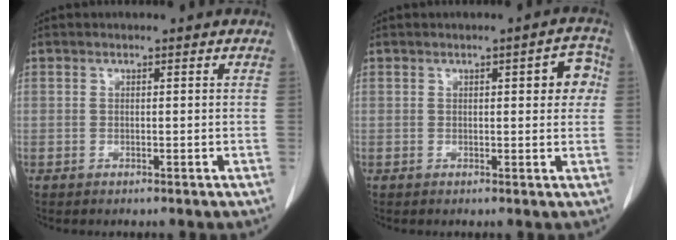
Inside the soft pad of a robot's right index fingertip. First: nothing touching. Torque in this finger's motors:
{"motor_torque": [0.38, 0.02, 0.09, 0.01]}